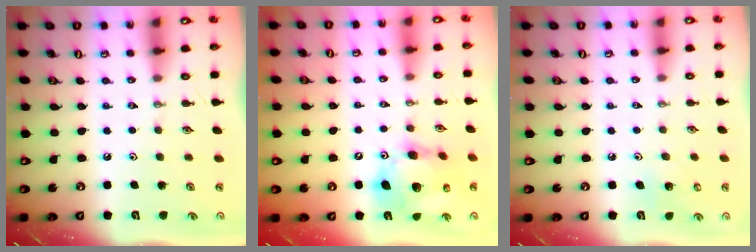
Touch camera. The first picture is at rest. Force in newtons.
{"total": 15.6, "press": 15.4, "slide": 2.7}
{"total": 5.0, "press": 4.9, "slide": 0.4}